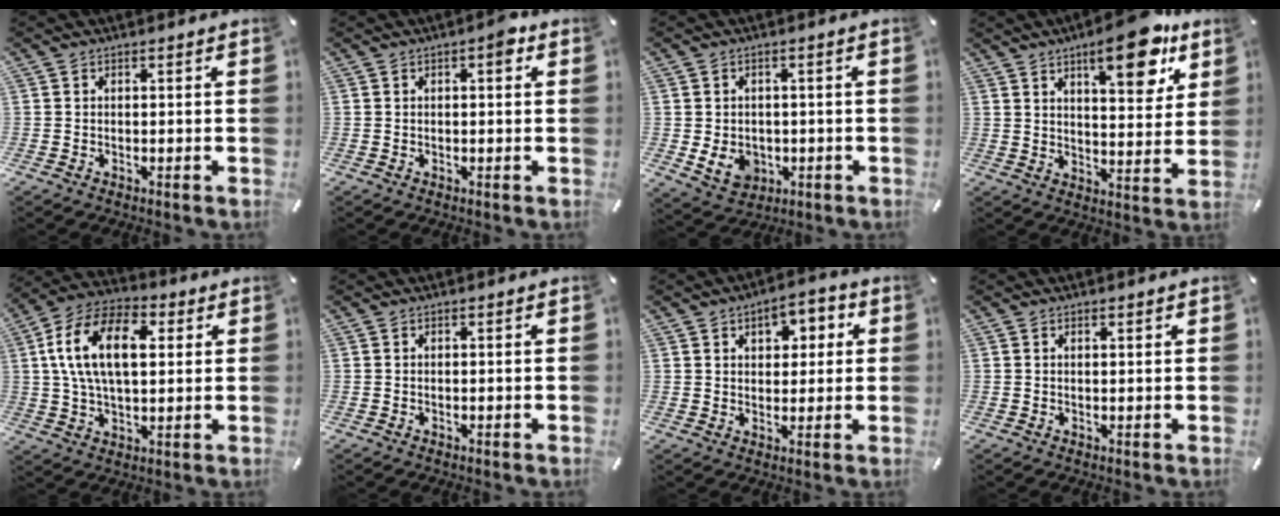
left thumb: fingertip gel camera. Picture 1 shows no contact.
{"total": 3.2, "force": [0.9, 1.2, 2.8], "torque": [-0.034, 0.000, 0.007]}
{"total": 6.7, "force": [-1.0, 5.8, 3.2], "torque": [-0.070, 0.000, -0.016]}
{"total": 15.1, "force": [9.0, 5.7, 10.7], "torque": [-0.135, -0.049, 0.143]}
{"total": 15.8, "force": [3.8, 9.2, 12.3], "torque": [-0.260, 0.008, 0.060]}
{"total": 0.0}
{"total": 5.8, "force": [1.9, 4.5, 3.2], "torque": [-0.033, 0.000, 0.023]}
{"total": 0.6, "force": [0.4, 0.2, 0.4], "torque": [-0.008, 0.000, 0.008]}